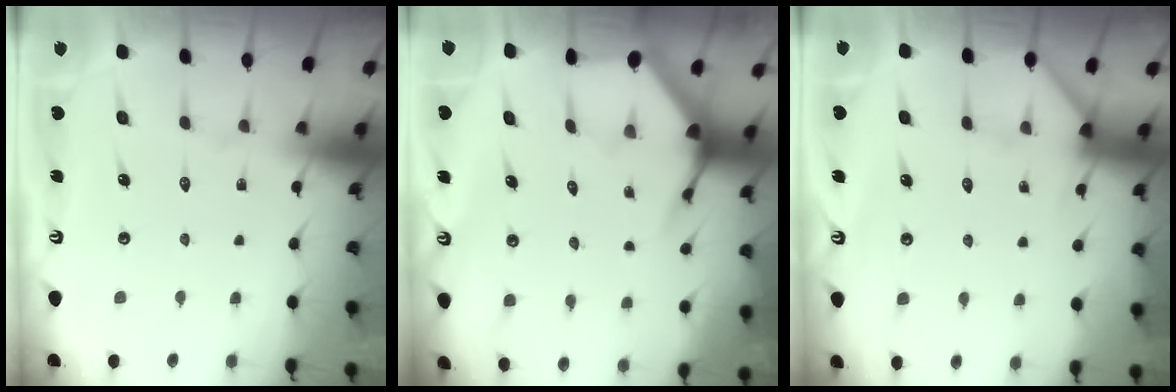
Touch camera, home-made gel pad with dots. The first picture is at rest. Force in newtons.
{"total": 3.7, "press": 3.6, "slide": 0.5}
{"total": 3.7, "press": 3.7, "slide": 0.5}